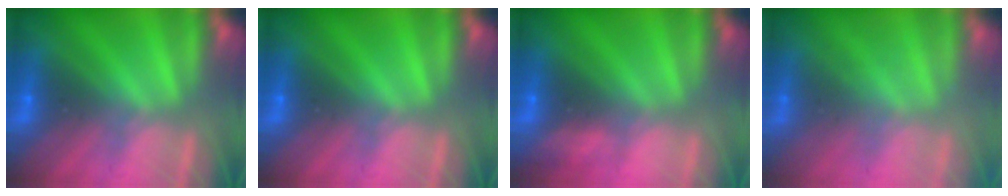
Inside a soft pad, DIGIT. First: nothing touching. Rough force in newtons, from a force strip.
{"total": 0.0}
{"total": 3.9}
{"total": 2.2}